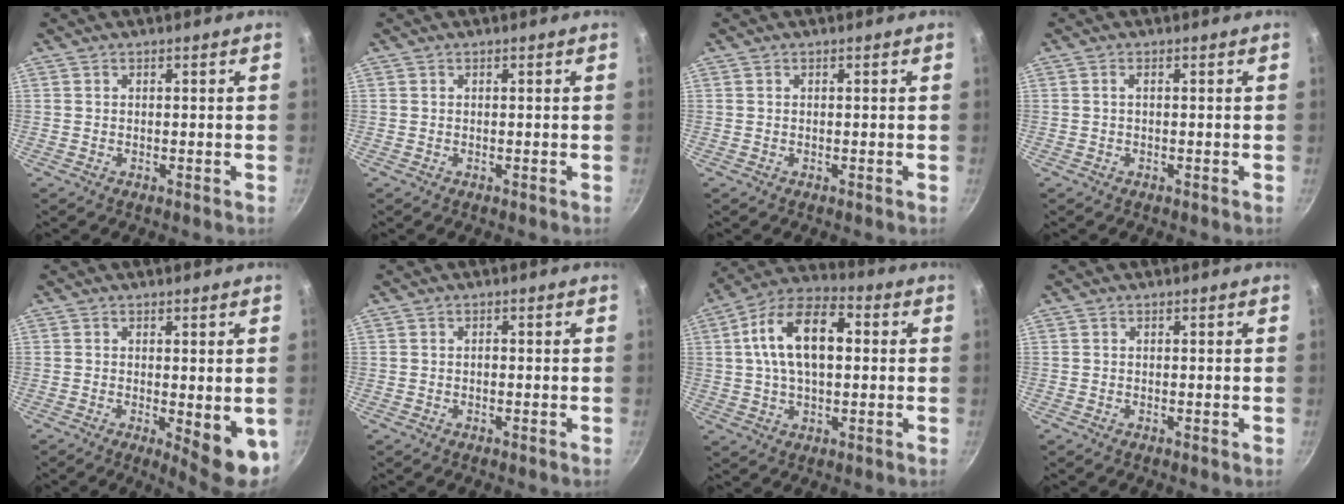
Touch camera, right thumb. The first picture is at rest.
{"total": 0.0}
{"total": 0.0}
{"total": 0.6, "force": [0.0, 0.2, 0.5], "torque": [-0.012, 0.000, -0.002]}
{"total": 8.5, "force": [-2.2, 2.6, 7.7], "torque": [-0.093, -0.019, -0.023]}
{"total": 0.6, "force": [-0.2, 0.4, 0.4], "torque": [-0.003, 0.002, -0.006]}
{"total": 15.5, "force": [2.4, 8.5, 12.8], "torque": [-0.225, 0.027, 0.037]}
{"total": 0.0}